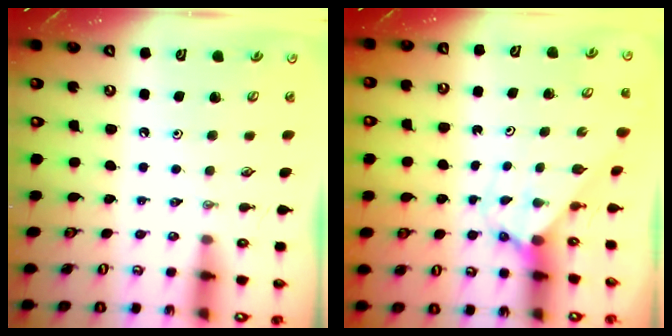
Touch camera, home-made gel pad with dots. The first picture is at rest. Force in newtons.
{"total": 2.3, "press": 2.2, "slide": 0.2}